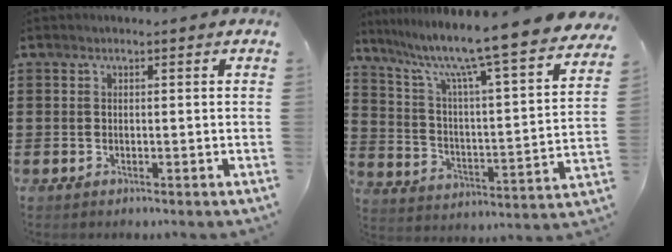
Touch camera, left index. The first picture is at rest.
{"total": 10.0, "force": [8.2, -0.6, 5.7], "torque": [-0.135, -0.072, 0.126]}